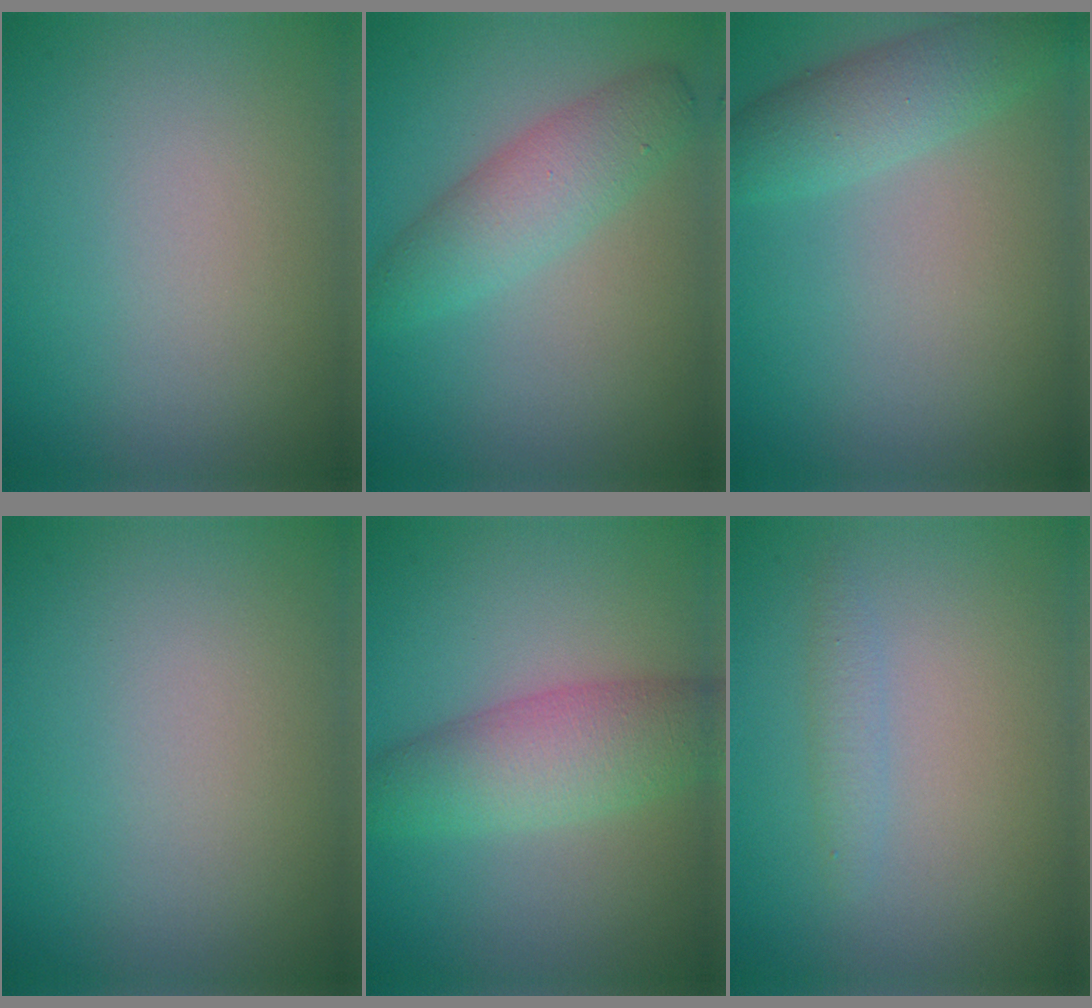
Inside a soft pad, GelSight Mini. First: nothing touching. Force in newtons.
{"total": 3.7, "press": 3.7, "slide": 0.0}
{"total": 3.5, "press": 3.5, "slide": 0.1}
{"total": 0.0}
{"total": 4.7, "press": 4.7, "slide": 0.1}
{"total": 1.1, "press": 1.1, "slide": 0.0}